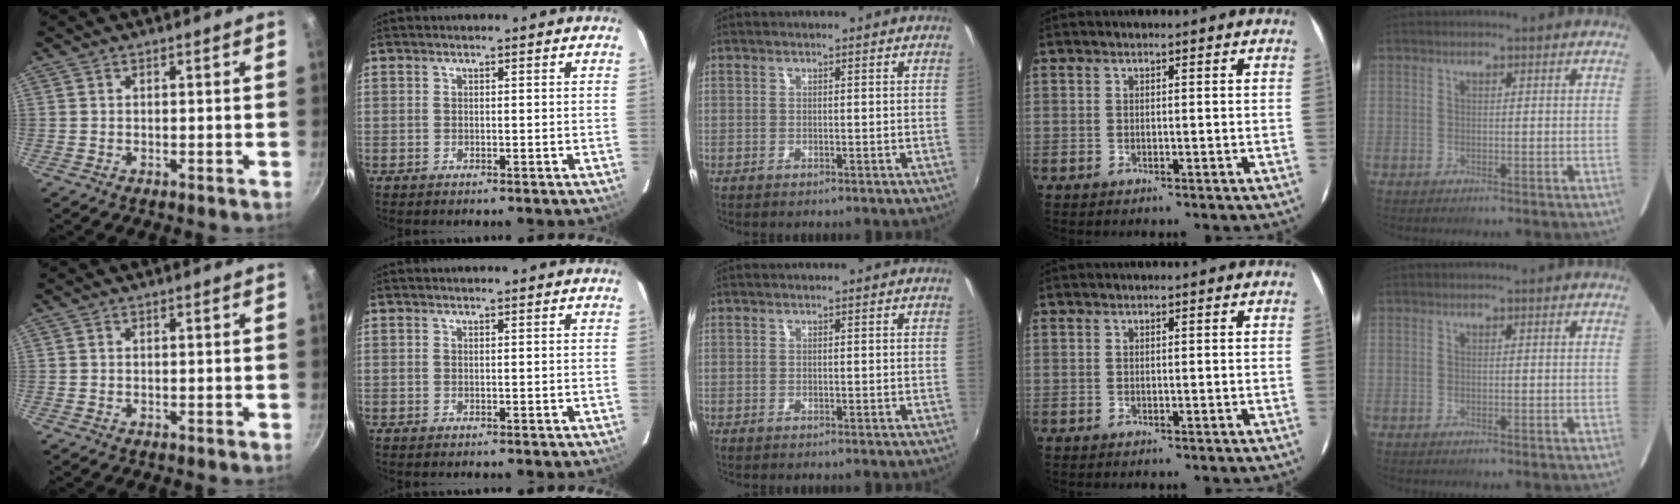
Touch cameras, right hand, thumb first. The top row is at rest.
{}